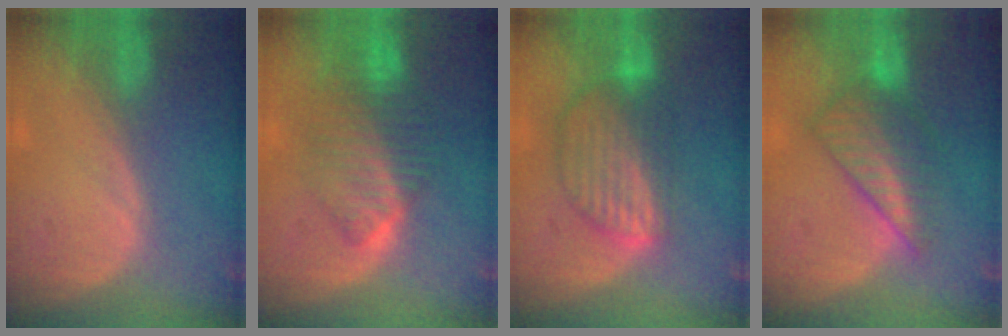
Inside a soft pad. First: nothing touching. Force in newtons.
{"total": 7.7, "press": 7.5, "slide": 2.0}
{"total": 8.5, "press": 7.6, "slide": 3.9}
{"total": 7.1, "press": 6.8, "slide": 1.9}